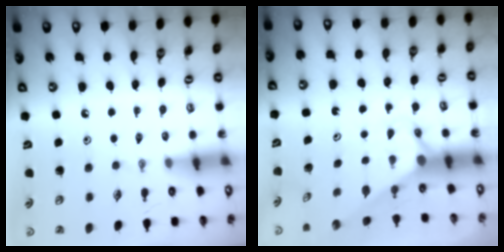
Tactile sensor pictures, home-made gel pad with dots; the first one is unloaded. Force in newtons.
{"total": 2.9, "press": 2.9, "slide": 0.0}